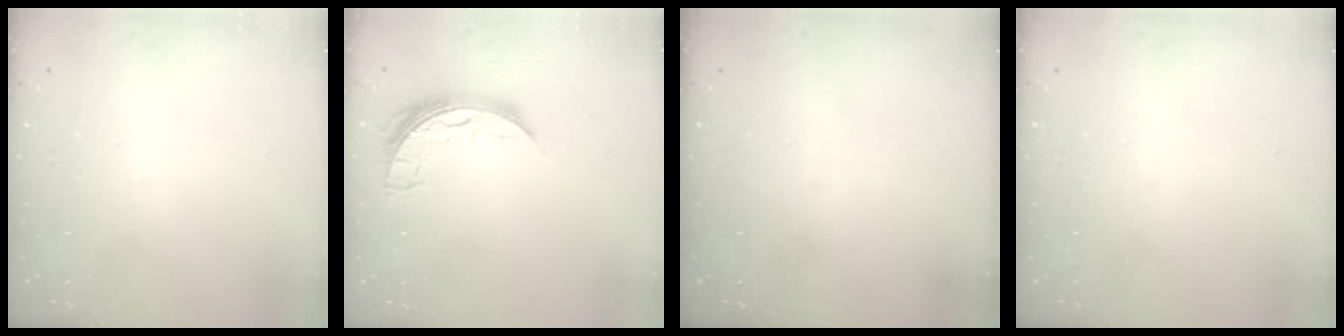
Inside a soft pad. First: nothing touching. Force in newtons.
{"total": 7.7, "press": 7.6, "slide": 0.6}
{"total": 0.0}
{"total": 0.0}